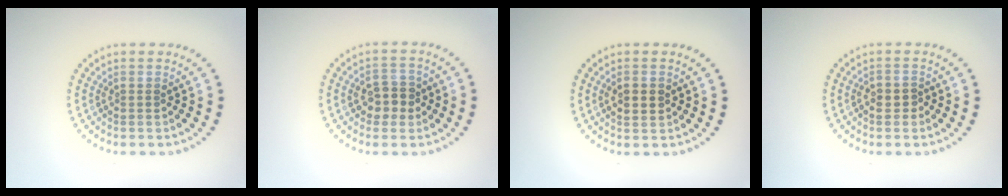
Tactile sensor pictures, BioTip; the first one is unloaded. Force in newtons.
{"total": 2.8, "press": 2.8, "slide": 0.4}
{"total": 1.8, "press": 1.8, "slide": 0.2}
{"total": 1.2, "press": 1.1, "slide": 0.5}